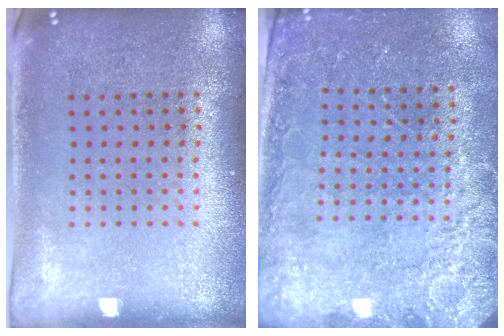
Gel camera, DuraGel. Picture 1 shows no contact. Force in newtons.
{"total": 2.5, "press": 2.5, "slide": 0.5}